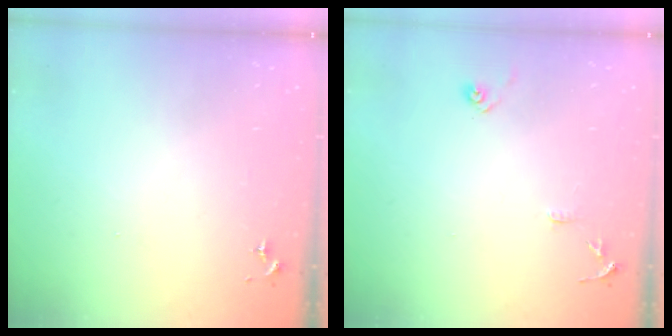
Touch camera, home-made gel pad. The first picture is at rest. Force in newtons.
{"total": 9.0, "press": 8.9, "slide": 0.8}